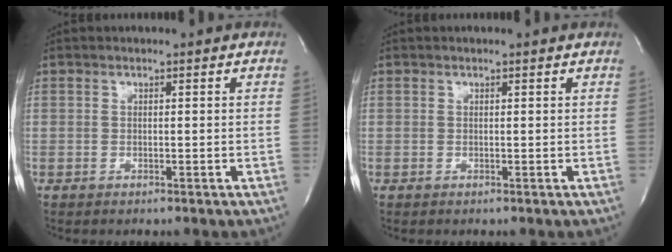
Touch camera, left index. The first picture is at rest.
{"total": 0.7, "force": [0.6, -0.1, 0.2], "torque": [-0.005, 0.005, 0.010]}